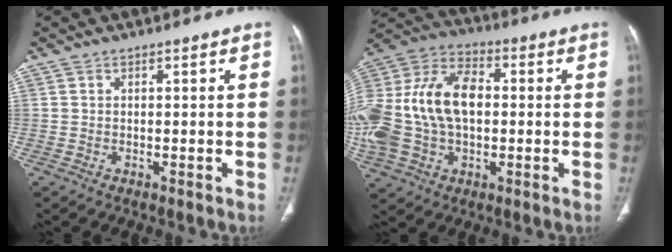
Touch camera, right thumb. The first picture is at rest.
{"total": 22.5, "force": [0.4, 14.7, 17.0], "torque": [-0.374, 0.027, 0.012]}